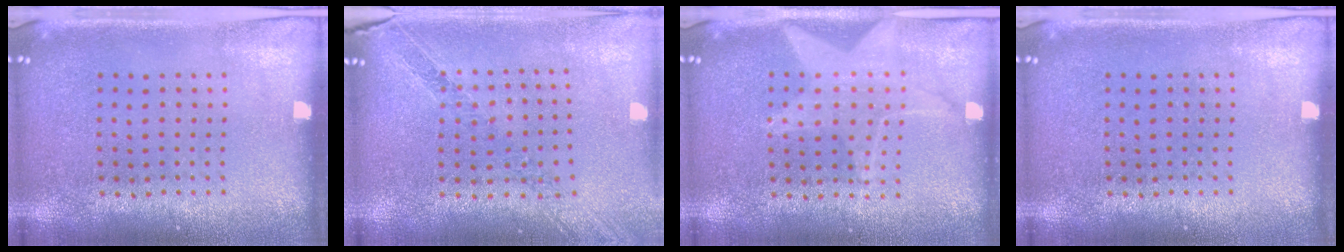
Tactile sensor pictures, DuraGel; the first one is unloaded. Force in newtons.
{"total": 1.1, "press": 1.1, "slide": 0.2}
{"total": 1.5, "press": 1.4, "slide": 0.4}
{"total": 0.0}